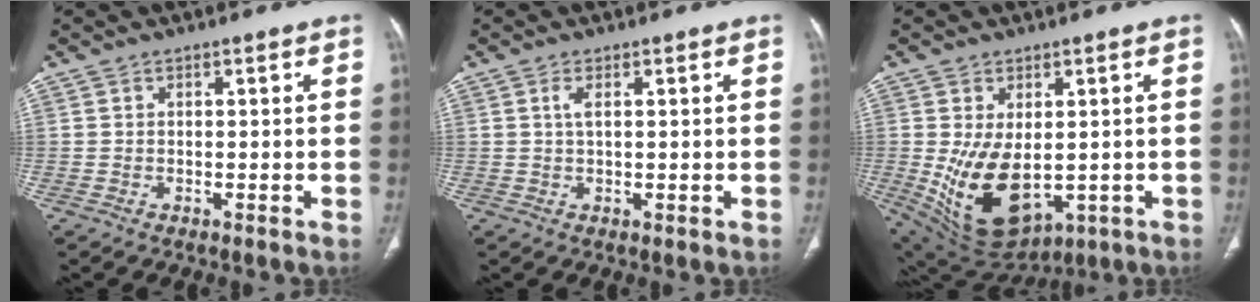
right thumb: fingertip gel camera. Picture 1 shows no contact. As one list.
[{"total": 2.1, "force": [0.6, 0.4, 2.0], "torque": [-0.045, -0.004, 0.012]}, {"total": 14.4, "force": [-1.4, 8.6, 11.4], "torque": [-0.190, -0.018, 0.011]}]